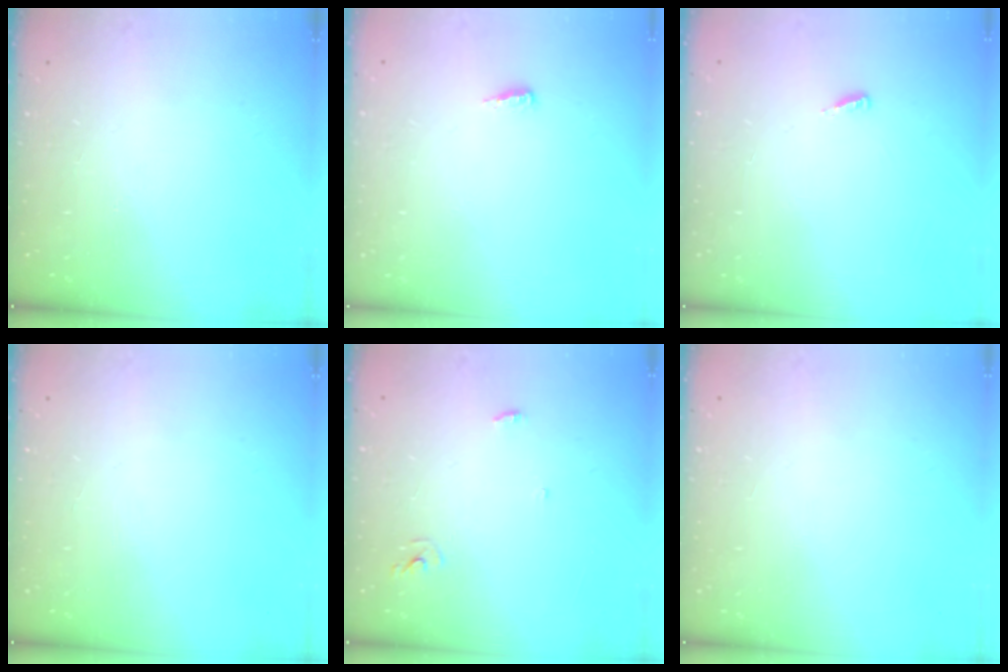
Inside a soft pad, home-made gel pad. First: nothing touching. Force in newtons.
{"total": 4.3, "press": 4.2, "slide": 0.9}
{"total": 3.2, "press": 3.2, "slide": 0.5}
{"total": 0.0}
{"total": 2.9, "press": 2.9, "slide": 0.2}
{"total": 1.1, "press": 0.8, "slide": 0.7}